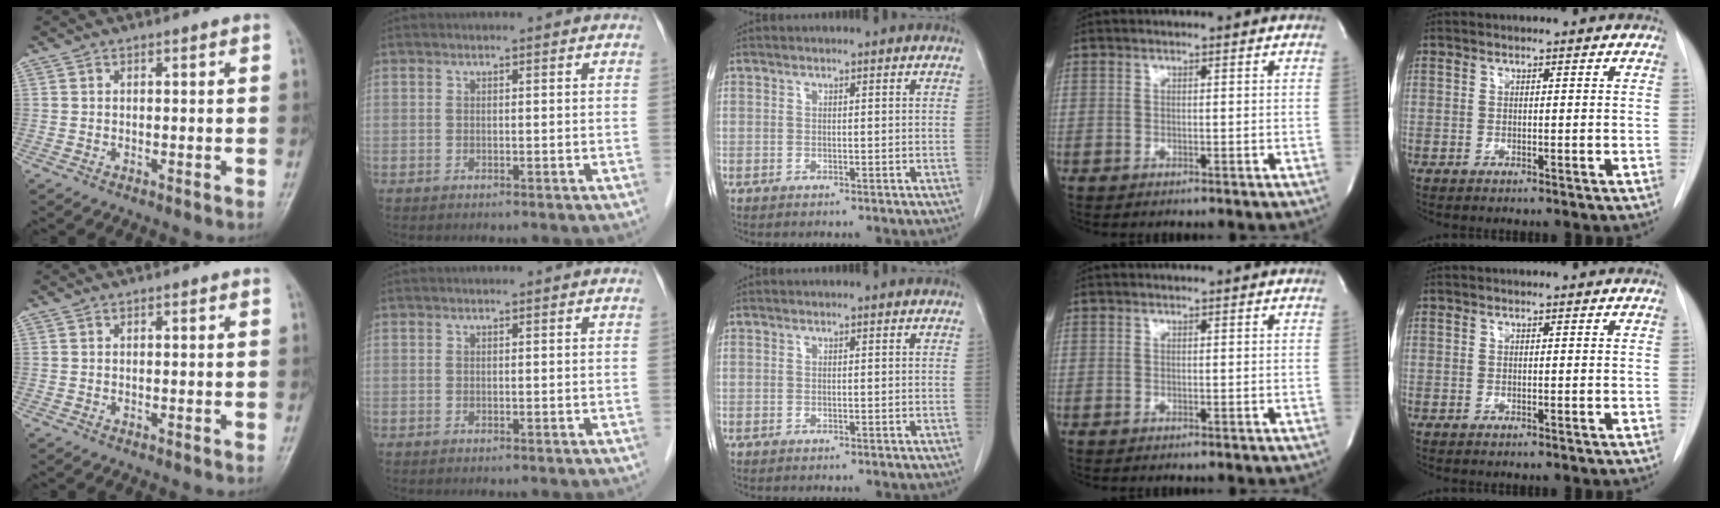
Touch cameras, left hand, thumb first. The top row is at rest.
{}